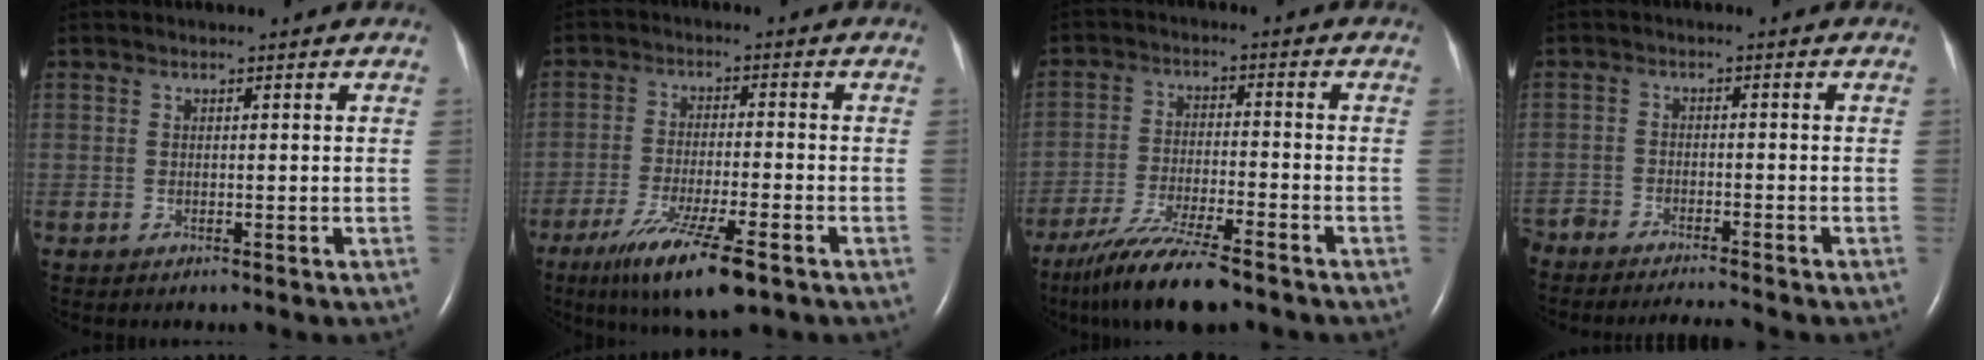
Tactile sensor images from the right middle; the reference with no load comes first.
{"total": 10.8, "force": [-6.5, 1.0, 8.6], "torque": [-0.157, -0.028, -0.109]}
{"total": 11.1, "force": [-8.8, 0.7, 6.8], "torque": [-0.123, -0.032, -0.151]}
{"total": 8.3, "force": [-7.8, 0.5, 2.6], "torque": [-0.038, -0.011, -0.126]}